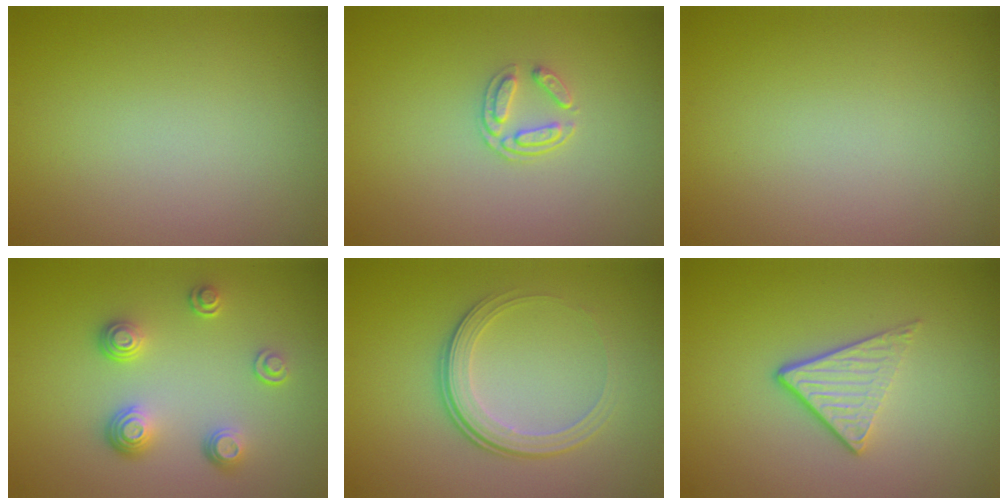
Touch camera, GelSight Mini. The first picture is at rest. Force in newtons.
{"total": 1.7, "press": 1.3, "slide": 1.1}
{"total": 0.0}
{"total": 3.6, "press": 2.6, "slide": 2.4}
{"total": 3.8, "press": 2.7, "slide": 2.7}
{"total": 3.6, "press": 2.5, "slide": 2.7}